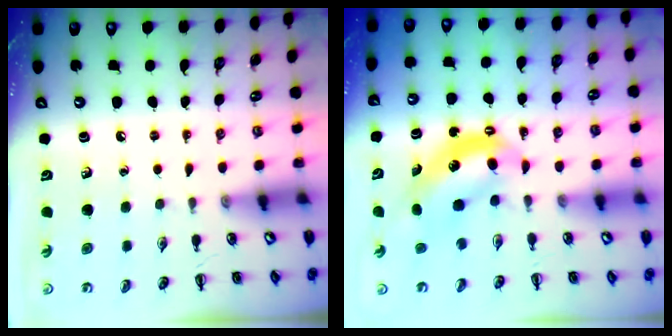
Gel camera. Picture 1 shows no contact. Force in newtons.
{"total": 6.0, "press": 6.0, "slide": 0.4}